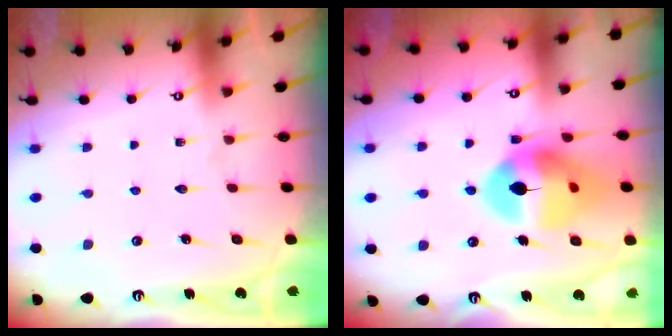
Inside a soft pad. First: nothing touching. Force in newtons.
{"total": 15.4, "press": 15.3, "slide": 1.5}